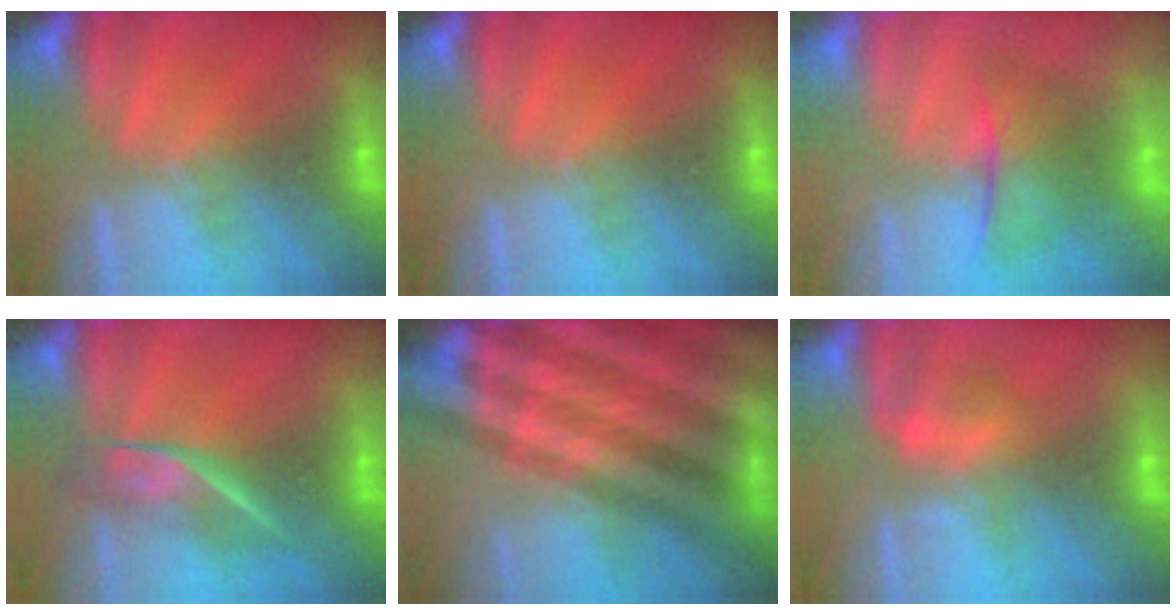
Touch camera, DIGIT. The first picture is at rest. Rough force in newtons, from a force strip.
{"total": 0.0}
{"total": 2.2}
{"total": 2.4}
{"total": 7.4}
{"total": 2.2}